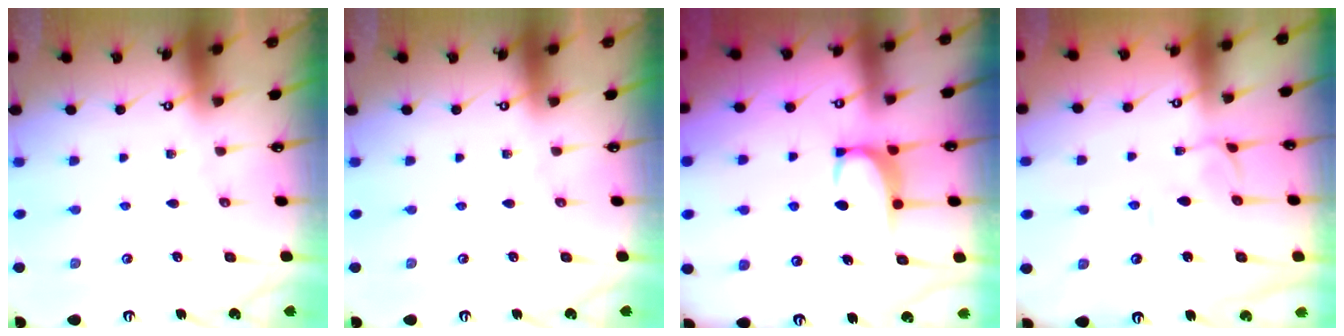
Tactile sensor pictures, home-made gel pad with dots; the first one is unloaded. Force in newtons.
{"total": 0.0}
{"total": 1.6, "press": 1.6, "slide": 0.5}
{"total": 1.9, "press": 1.9, "slide": 0.2}